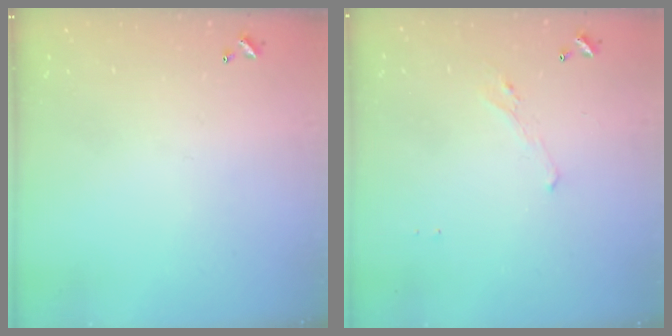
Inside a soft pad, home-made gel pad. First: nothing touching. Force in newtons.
{"total": 0.8, "press": 0.4, "slide": 0.7}